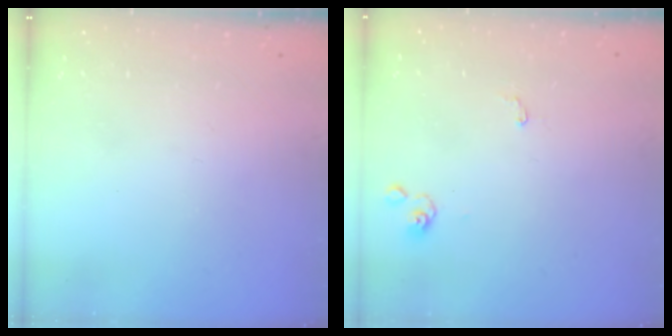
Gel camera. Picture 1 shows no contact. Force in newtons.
{"total": 1.1, "press": 1.1, "slide": 0.2}